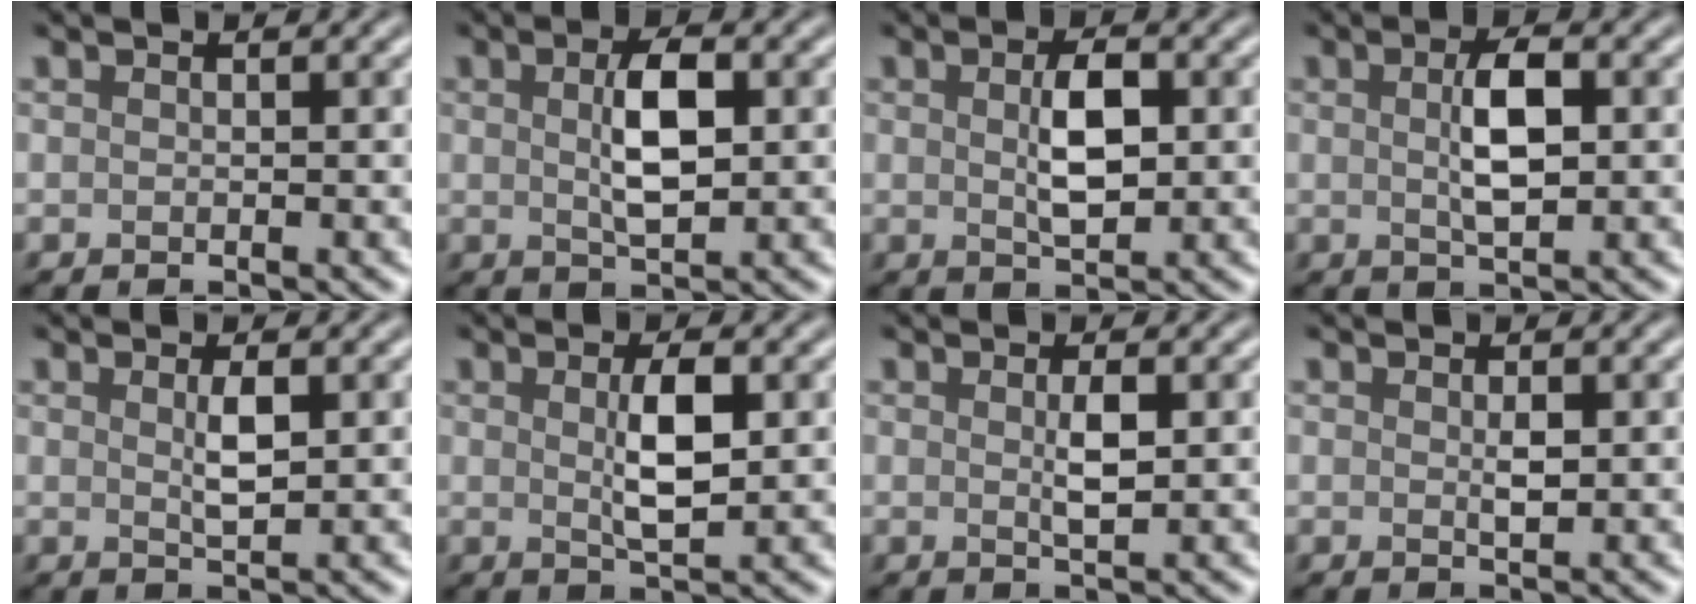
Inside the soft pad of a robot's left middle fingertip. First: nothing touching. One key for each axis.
{"total": 4.2, "fx": 0.6, "fy": 1.7, "fz": 3.8, "tx": -0.077, "ty": 0.002, "tz": 0.011}
{"total": 3.7, "fx": 0.4, "fy": 1.7, "fz": 3.2, "tx": -0.067, "ty": 0.000, "tz": 0.010}
{"total": 3.8, "fx": 0.4, "fy": 1.5, "fz": 3.4, "tx": -0.071, "ty": 0.002, "tz": 0.008}
{"total": 2.0, "fx": 0.5, "fy": 0.5, "fz": 1.8, "tx": -0.037, "ty": -0.002, "tz": 0.012}
{"total": 3.7, "fx": 0.5, "fy": 1.1, "fz": 3.5, "tx": -0.068, "ty": -0.002, "tz": 0.011}
{"total": 1.9, "fx": 0.3, "fy": 0.4, "fz": 1.8, "tx": -0.035, "ty": -0.001, "tz": 0.006}
{"total": 1.1, "fx": 0.2, "fy": 0.4, "fz": 1.0, "tx": -0.021, "ty": -0.003, "tz": 0.003}